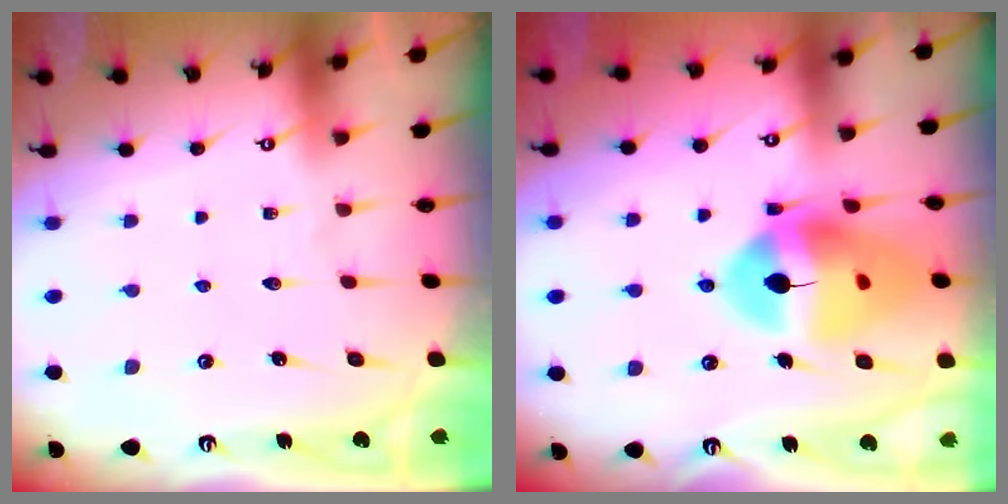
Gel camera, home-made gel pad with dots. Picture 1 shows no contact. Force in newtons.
{"total": 18.1, "press": 17.9, "slide": 2.2}